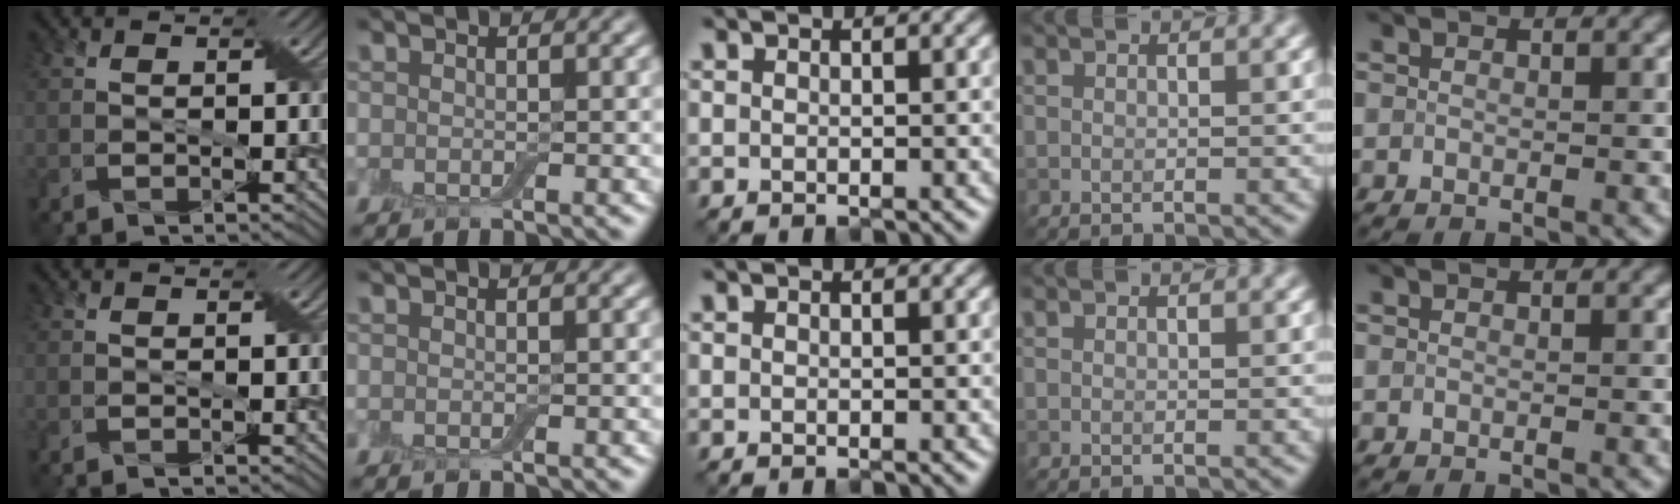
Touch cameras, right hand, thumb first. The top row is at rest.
{}